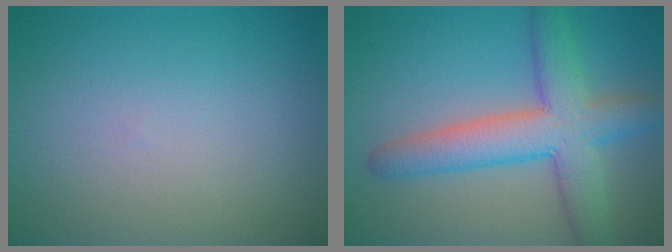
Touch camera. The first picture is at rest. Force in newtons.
{"total": 6.9, "press": 6.9, "slide": 0.4}